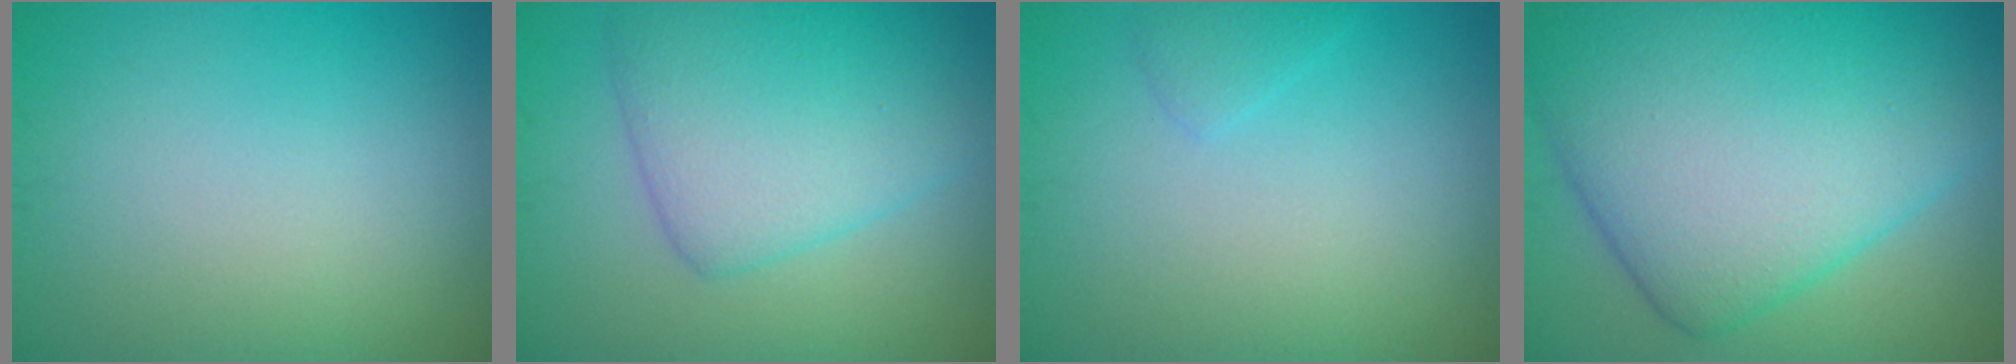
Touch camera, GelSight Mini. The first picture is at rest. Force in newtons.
{"total": 6.9, "press": 6.9, "slide": 0.2}
{"total": 1.0, "press": 1.0, "slide": 0.1}
{"total": 15.2, "press": 15.2, "slide": 0.1}